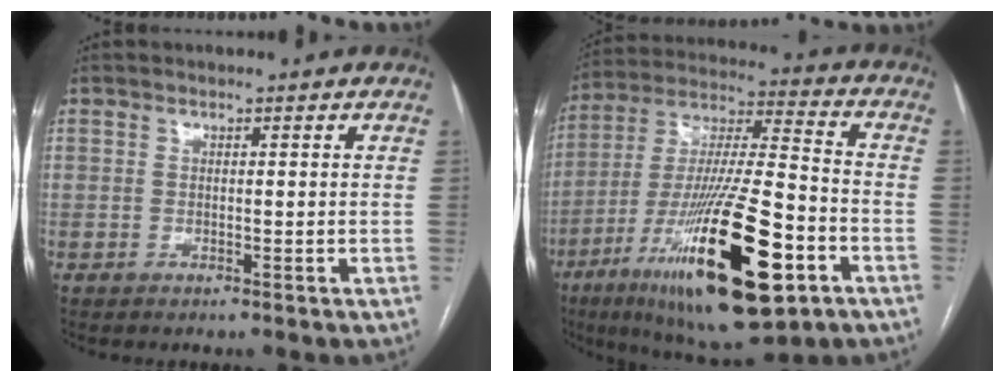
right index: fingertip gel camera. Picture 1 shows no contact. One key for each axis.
{"total": 26.7, "fx": -11.5, "fy": 5.3, "fz": 23.5, "tx": -0.422, "ty": -0.034, "tz": -0.186}